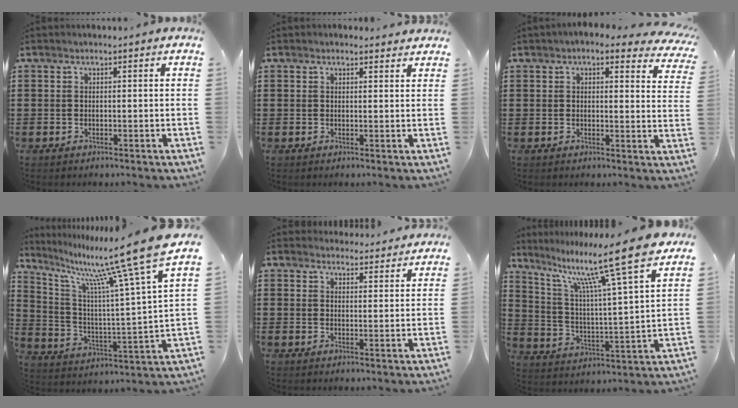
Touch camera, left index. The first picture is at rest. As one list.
[{"total": 1.4, "force": [1.4, 0.4, 0.2], "torque": [-0.007, 0.003, 0.027]}, {"total": 3.5, "force": [3.0, 1.0, 1.6], "torque": [-0.034, -0.007, 0.051]}, {"total": 14.3, "force": [10.9, 0.2, 9.2], "torque": [-0.194, -0.074, 0.168]}, {"total": 3.5, "force": [3.5, 0.5, 0.1], "torque": [-0.004, -0.016, 0.063]}, {"total": 13.8, "force": [10.3, 0.1, 9.2], "torque": [-0.193, -0.060, 0.162]}]